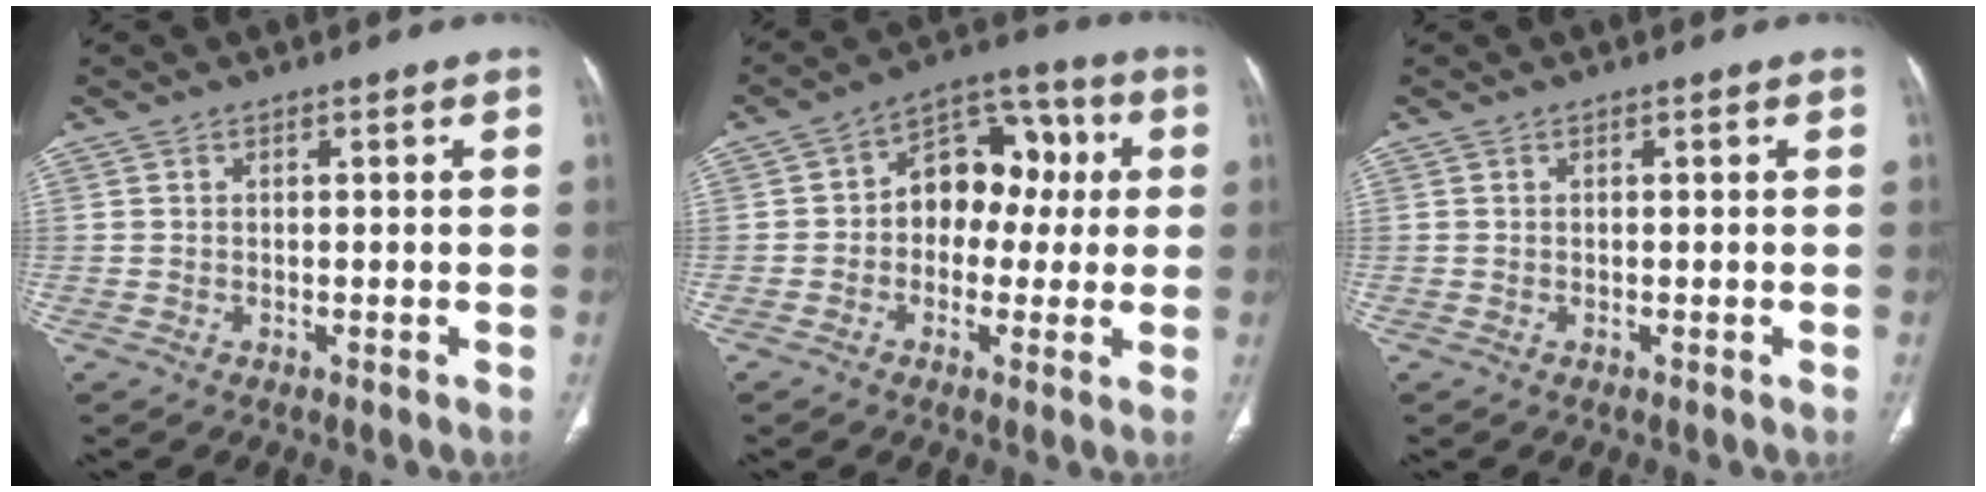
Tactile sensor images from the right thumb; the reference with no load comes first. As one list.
[{"total": 12.0, "force": [0.7, 8.9, 8.1], "torque": [-0.070, 0.038, -0.001]}, {"total": 0.0}]